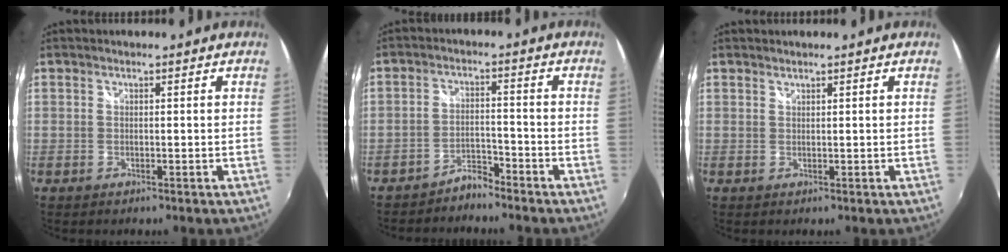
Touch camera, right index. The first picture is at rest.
{"total": 3.8, "force": [-3.6, 0.8, 0.7], "torque": [-0.020, 0.005, -0.064]}
{"total": 0.5, "force": [0.5, 0.0, 0.0], "torque": [0.001, 0.001, 0.011]}